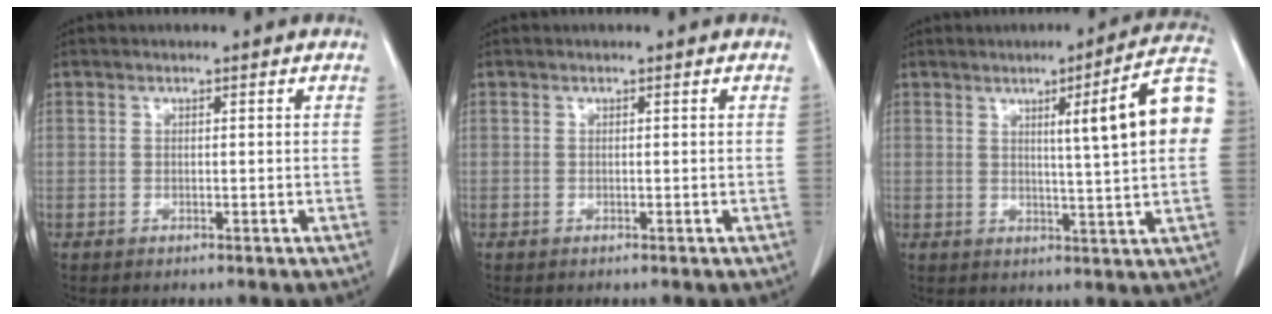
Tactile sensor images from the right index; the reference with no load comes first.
{"total": 0.0}
{"total": 12.6, "force": [2.6, -0.6, 12.3], "torque": [-0.166, 0.012, 0.030]}